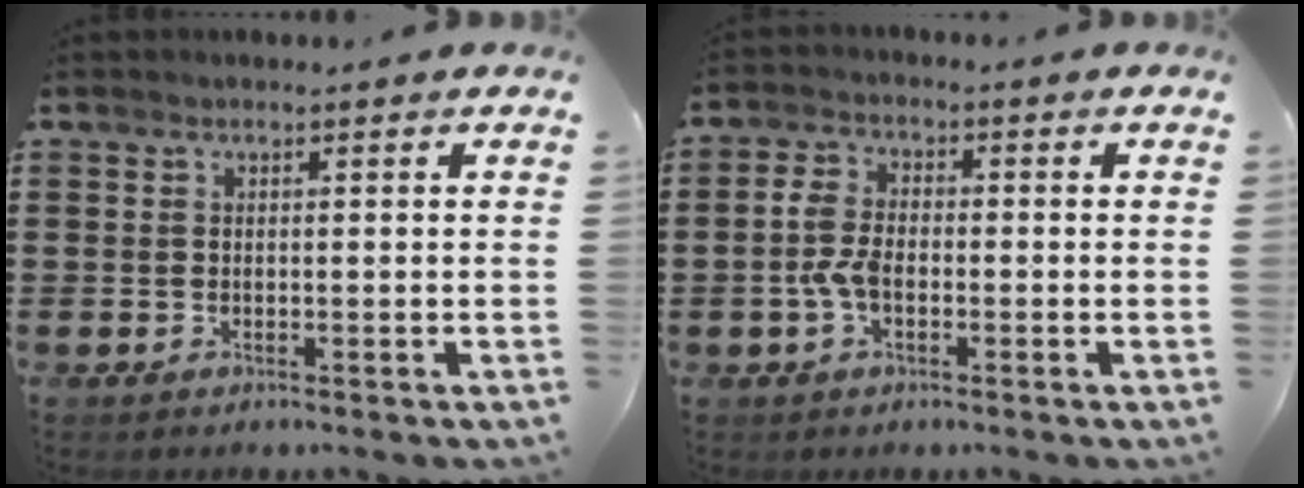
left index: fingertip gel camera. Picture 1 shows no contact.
{"total": 4.9, "force": [-1.1, 2.7, 4.0], "torque": [-0.107, -0.004, -0.030]}